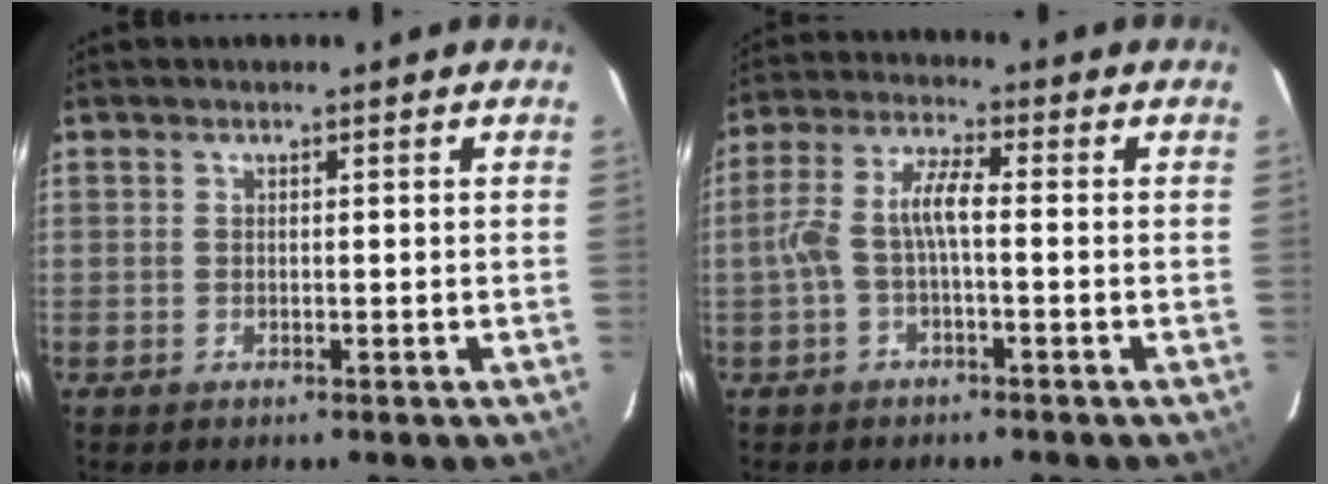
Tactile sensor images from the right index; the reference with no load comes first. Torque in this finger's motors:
{"motor_torque": [0.57, -0.29, 0.50, 0.13]}